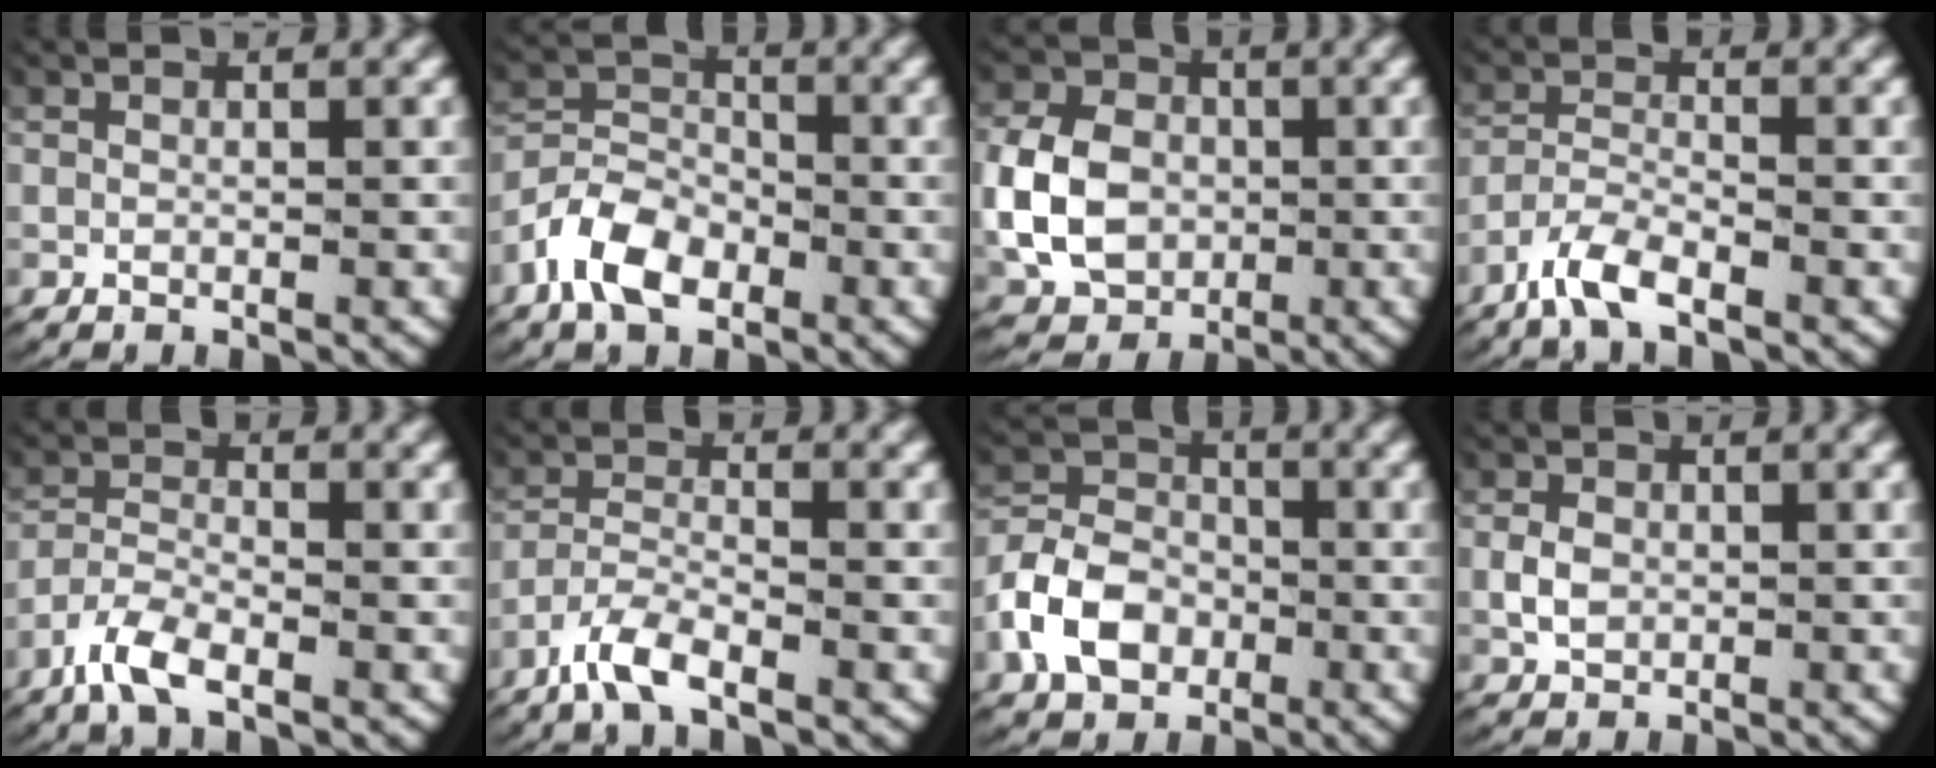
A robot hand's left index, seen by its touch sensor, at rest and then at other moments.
{"total": 6.6, "force": [-3.0, 4.8, 3.4], "torque": [-0.067, -0.017, -0.052]}
{"total": 8.2, "force": [-0.8, 6.9, 4.5], "torque": [-0.093, -0.021, -0.006]}
{"total": 3.9, "force": [-2.8, 1.6, 2.2], "torque": [-0.057, -0.011, -0.049]}
{"total": 3.8, "force": [-2.5, 1.7, 2.3], "torque": [-0.062, -0.012, -0.044]}
{"total": 3.9, "force": [-2.7, 1.5, 2.3], "torque": [-0.060, -0.012, -0.048]}
{"total": 7.6, "force": [-2.1, 6.4, 3.5], "torque": [-0.077, -0.014, -0.040]}
{"total": 1.9, "force": [-0.1, 1.5, 1.1], "torque": [-0.028, -0.008, 0.005]}